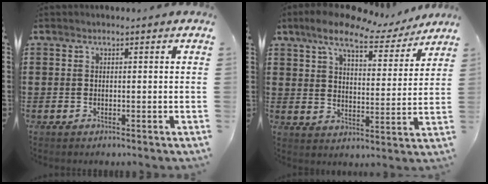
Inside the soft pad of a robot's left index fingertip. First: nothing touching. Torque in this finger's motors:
{"motor_torque": [2.14, 0.00, 0.53, 0.07]}